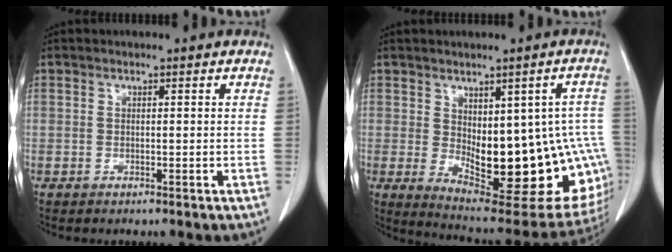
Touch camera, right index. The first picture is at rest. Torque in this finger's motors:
{"motor_torque": [1.46, -0.68, 0.71, 0.08]}